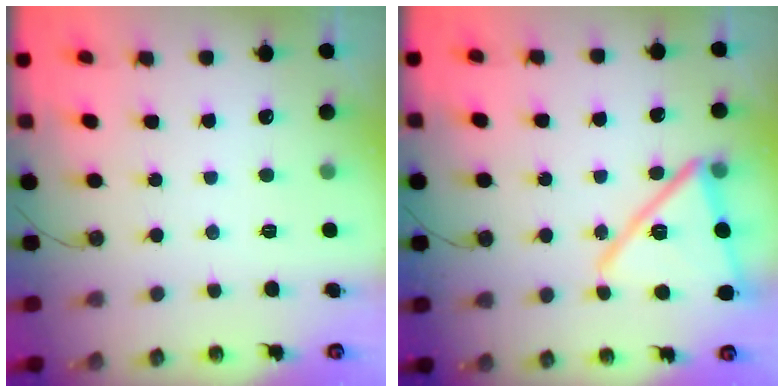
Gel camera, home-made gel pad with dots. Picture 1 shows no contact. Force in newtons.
{"total": 17.7, "press": 17.7, "slide": 0.9}